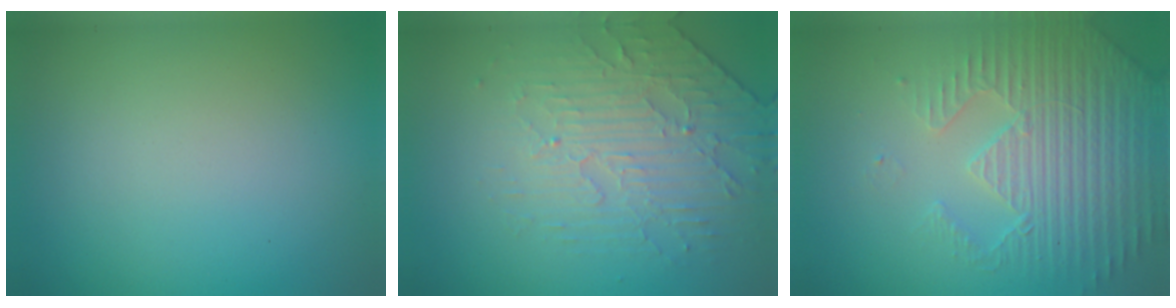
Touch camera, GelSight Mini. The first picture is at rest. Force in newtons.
{"total": 4.7, "press": 3.4, "slide": 3.2}
{"total": 4.8, "press": 4.3, "slide": 2.1}